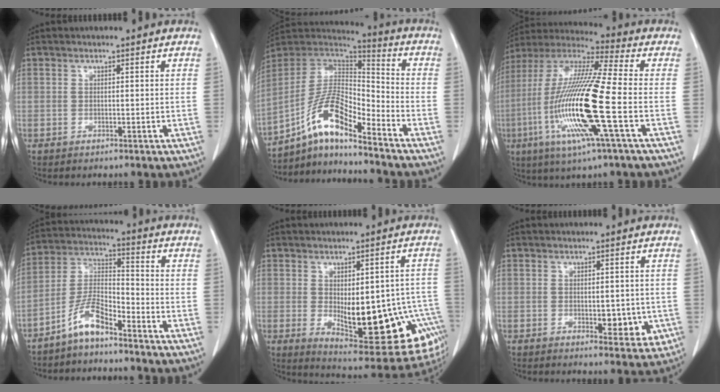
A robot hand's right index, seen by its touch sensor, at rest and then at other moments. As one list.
[{"total": 13.0, "force": [-8.6, 2.5, 9.4], "torque": [-0.187, 0.022, -0.159]}, {"total": 19.9, "force": [-5.1, 0.6, 19.2], "torque": [-0.409, -0.022, -0.106]}, {"total": 7.4, "force": [-5.5, 1.7, 4.7], "torque": [-0.108, 0.002, -0.116]}, {"total": 18.8, "force": [-4.3, 7.5, 16.7], "torque": [-0.155, 0.013, -0.030]}, {"total": 5.1, "force": [-1.1, 2.5, 4.4], "torque": [-0.045, -0.004, -0.006]}]